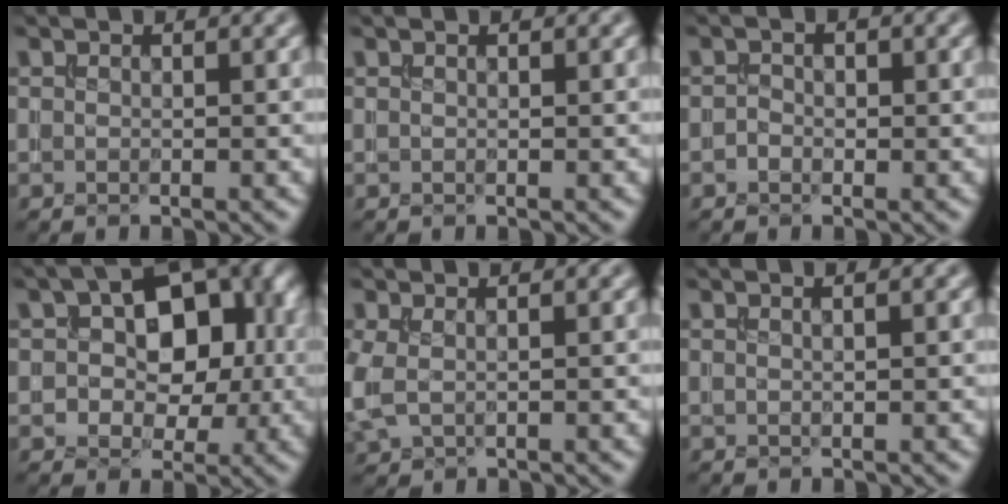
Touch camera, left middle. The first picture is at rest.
{"total": 0.0}
{"total": 1.0, "force": [-0.3, 0.8, 0.5], "torque": [-0.008, -0.001, -0.009]}
{"total": 9.8, "force": [1.7, 6.1, 7.5], "torque": [-0.088, 0.012, 0.017]}
{"total": 2.4, "force": [0.1, 1.4, 1.9], "torque": [-0.058, -0.002, 0.004]}
{"total": 1.3, "force": [0.7, 0.4, 1.0], "torque": [-0.008, -0.003, 0.003]}